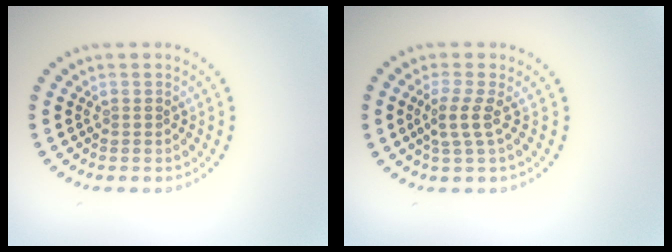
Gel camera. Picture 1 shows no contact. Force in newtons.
{"total": 2.1, "press": 1.5, "slide": 1.4}